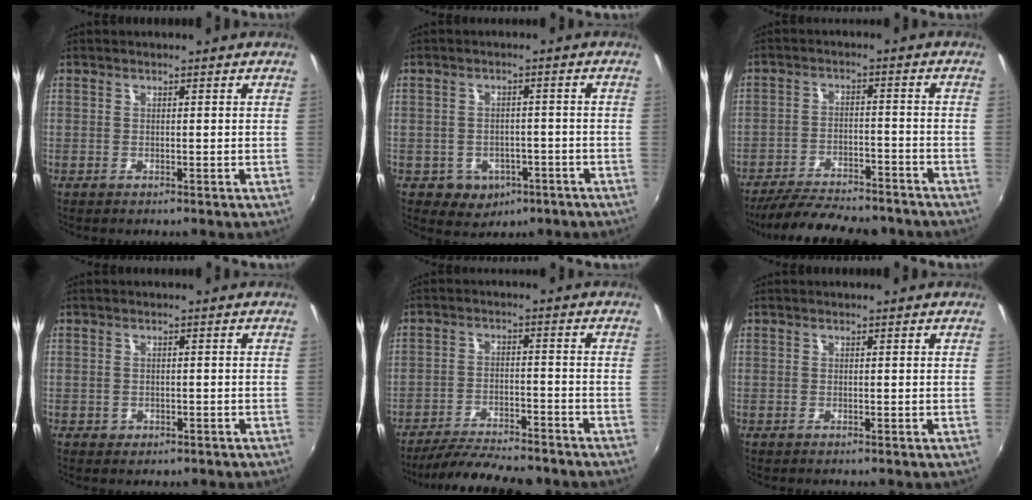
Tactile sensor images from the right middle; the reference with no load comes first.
{"total": 6.7, "force": [-3.0, 5.7, 2.0], "torque": [-0.061, 0.004, -0.023]}
{"total": 17.6, "force": [-15.1, 4.4, 7.7], "torque": [-0.156, -0.019, -0.217]}
{"total": 1.9, "force": [-0.7, 1.7, 0.7], "torque": [-0.014, -0.004, -0.007]}
{"total": 13.0, "force": [-11.5, 2.3, 5.6], "torque": [-0.122, -0.014, -0.179]}
{"total": 0.0}